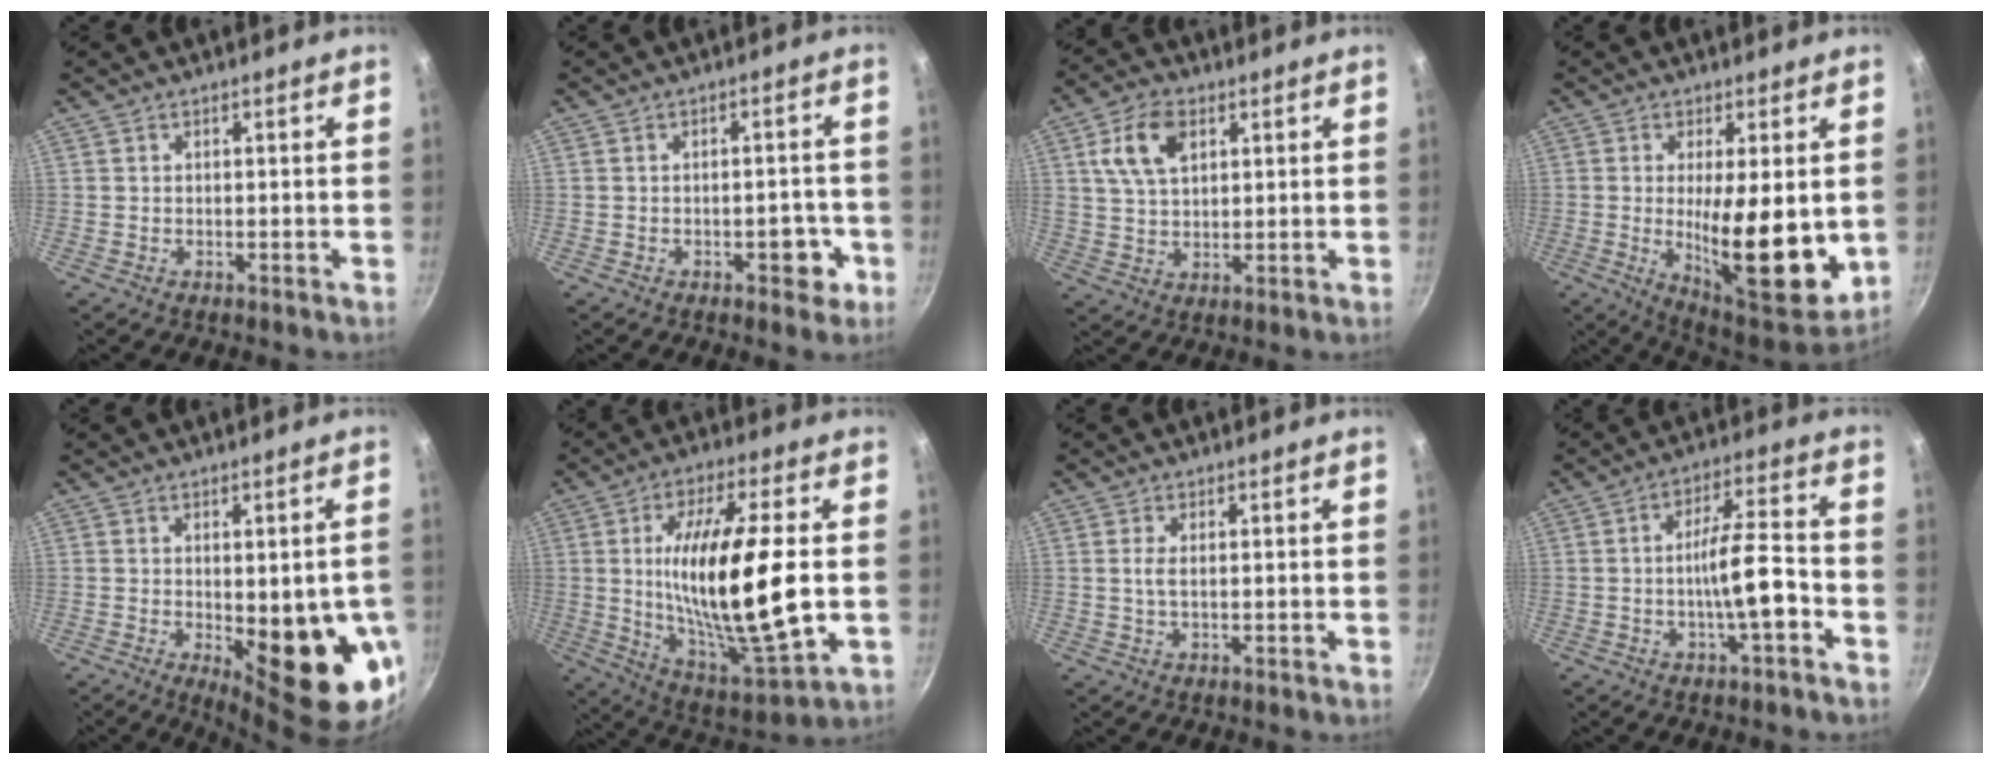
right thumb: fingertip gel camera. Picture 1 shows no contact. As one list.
[{"total": 4.5, "force": [-1.8, 2.5, 3.2], "torque": [-0.021, 0.015, -0.018]}, {"total": 9.4, "force": [3.4, 5.8, 6.6], "torque": [-0.111, -0.001, 0.061]}, {"total": 17.3, "force": [-0.7, 5.6, 16.3], "torque": [-0.227, -0.025, -0.003]}, {"total": 16.1, "force": [-3.0, 5.5, 14.8], "torque": [-0.171, -0.016, -0.026]}, {"total": 23.3, "force": [0.2, 6.4, 22.4], "torque": [-0.402, -0.008, 0.008]}, {"total": 1.9, "force": [0.2, 0.7, 1.8], "torque": [-0.040, -0.001, 0.004]}, {"total": 8.9, "force": [-3.0, 2.0, 8.1], "torque": [-0.129, 0.036, -0.049]}]